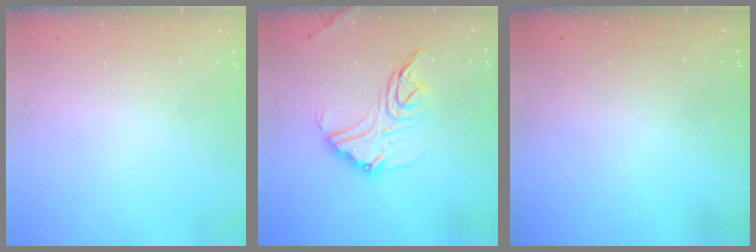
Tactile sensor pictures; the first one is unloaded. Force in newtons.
{"total": 14.3, "press": 14.3, "slide": 1.0}
{"total": 3.1, "press": 3.1, "slide": 0.1}